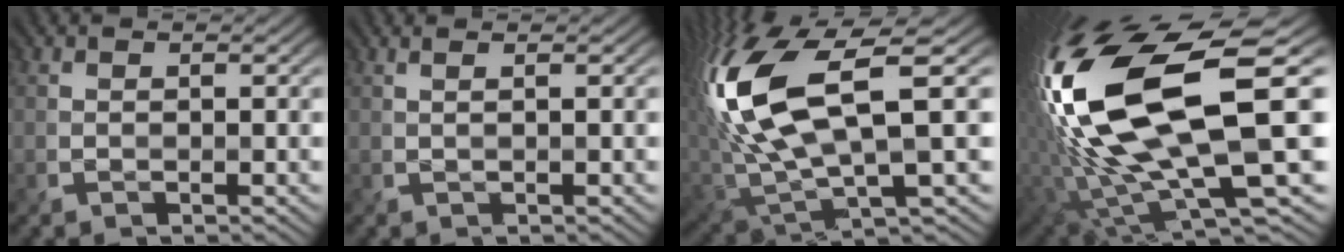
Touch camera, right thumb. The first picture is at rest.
{"total": 1.2, "force": [0.6, 0.1, 1.0], "torque": [-0.003, -0.003, -0.003]}
{"total": 14.9, "force": [3.5, 6.1, 13.1], "torque": [-0.311, 0.006, 0.072]}
{"total": 19.9, "force": [3.5, 6.6, 18.4], "torque": [-0.402, -0.017, 0.067]}